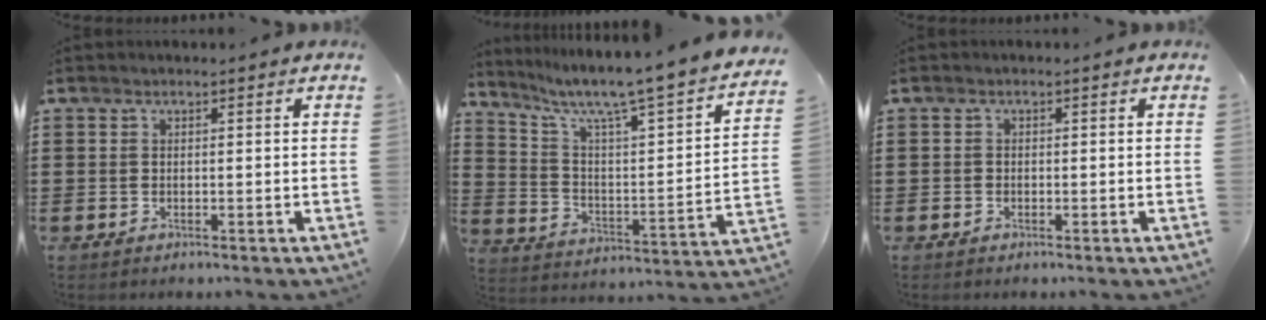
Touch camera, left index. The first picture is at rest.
{"total": 6.1, "force": [5.0, -0.1, 3.5], "torque": [-0.092, -0.051, 0.072]}
{"total": 0.6, "force": [-0.4, 0.4, 0.1], "torque": [-0.003, 0.001, -0.009]}